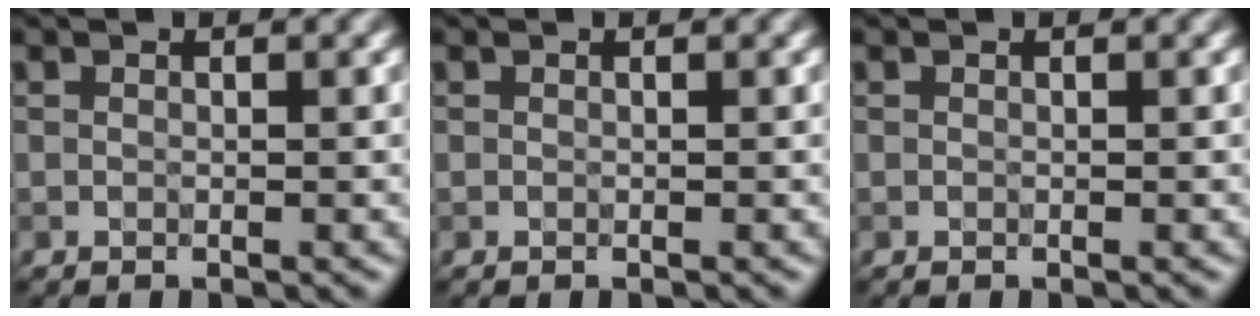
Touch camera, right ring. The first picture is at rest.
{"total": 0.0}
{"total": 0.0}